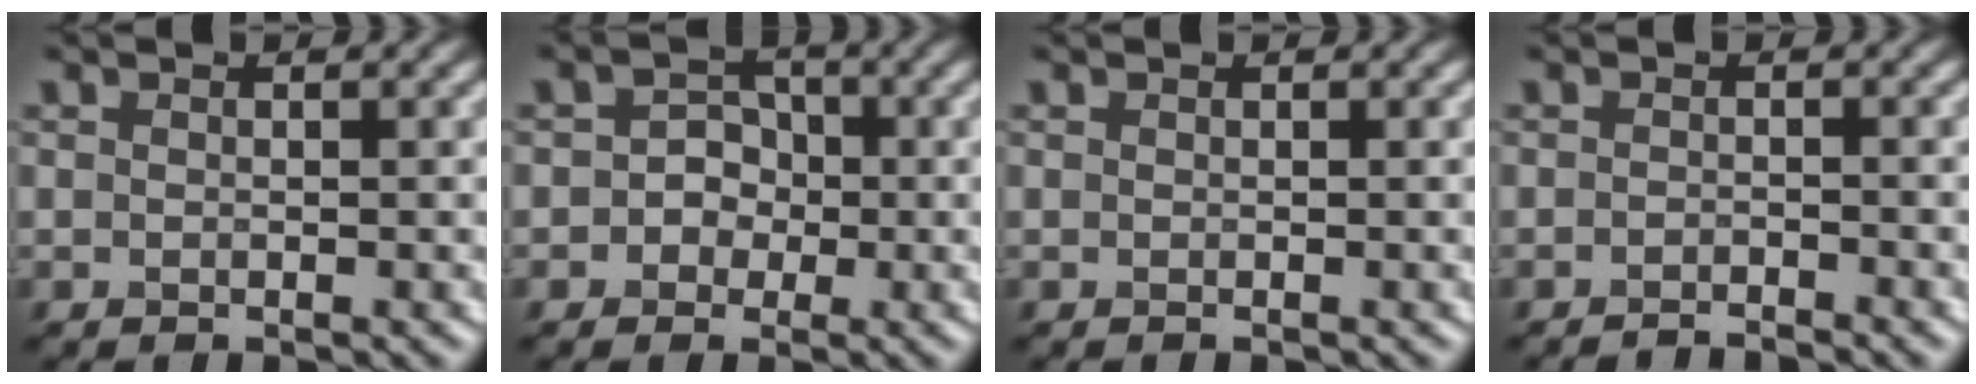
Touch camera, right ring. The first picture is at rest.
{"total": 2.3, "force": [-0.2, 2.1, 0.9], "torque": [0.010, 0.005, -0.016]}
{"total": 0.0}
{"total": 1.6, "force": [-1.5, 0.1, 0.4], "torque": [0.004, 0.003, -0.026]}